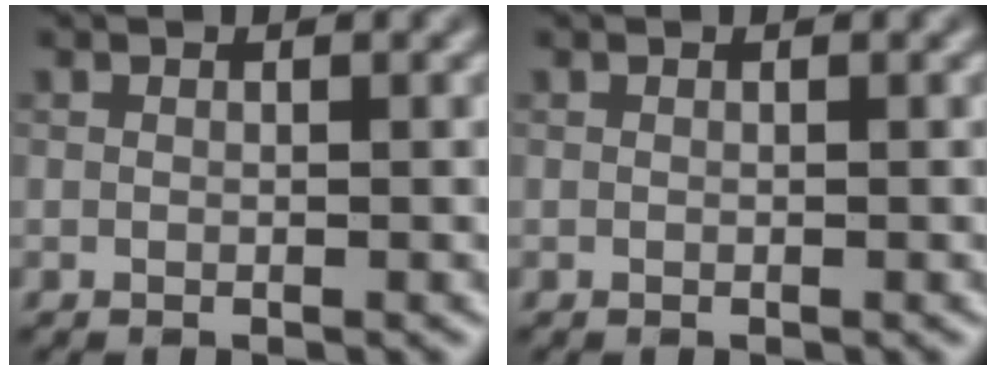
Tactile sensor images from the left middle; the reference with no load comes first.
{"total": 0.0}